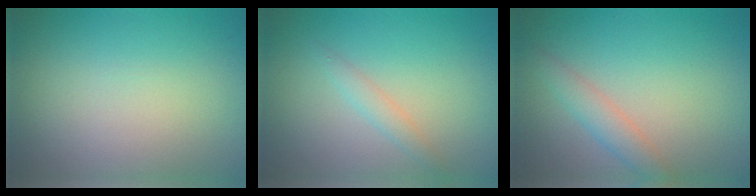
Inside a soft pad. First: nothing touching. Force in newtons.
{"total": 1.4, "press": 1.4, "slide": 0.1}
{"total": 2.2, "press": 2.2, "slide": 0.1}